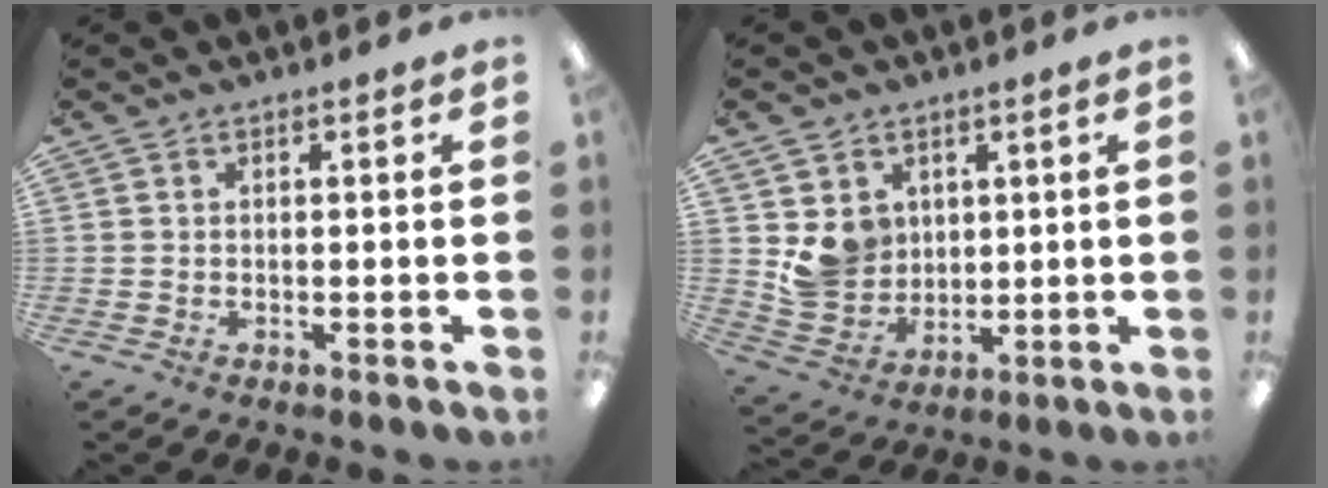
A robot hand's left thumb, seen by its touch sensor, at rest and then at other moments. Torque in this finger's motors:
{"motor_torque": [0.04, 0.13, 0.46, -0.63, 0.03]}